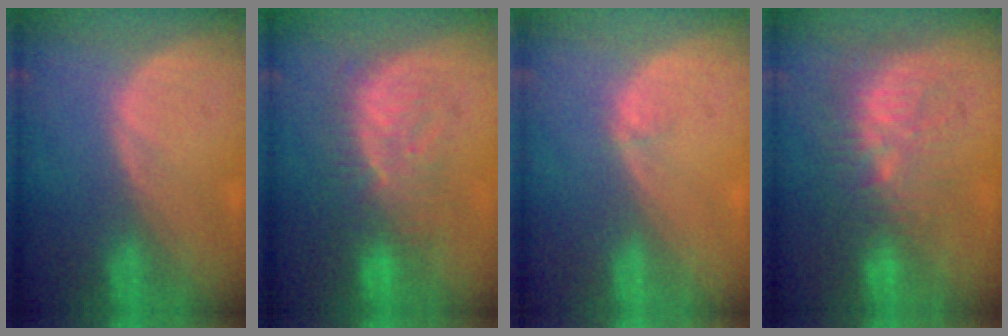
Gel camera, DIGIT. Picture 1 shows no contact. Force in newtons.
{"total": 7.9, "press": 7.8, "slide": 1.6}
{"total": 0.5, "press": 0.5, "slide": 0.2}
{"total": 10.1, "press": 9.0, "slide": 4.5}